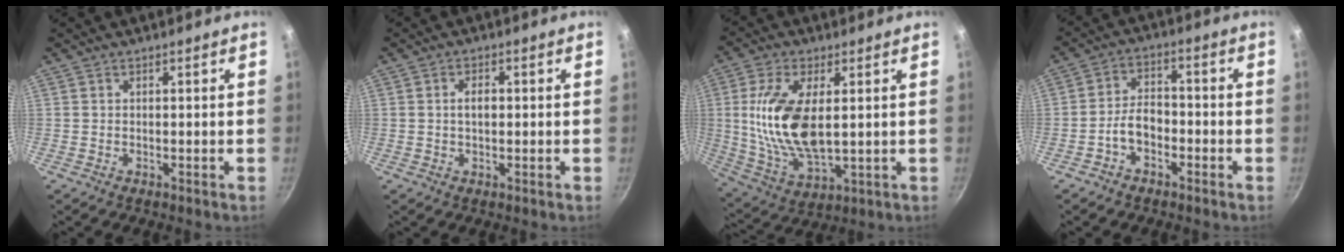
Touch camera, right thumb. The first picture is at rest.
{"total": 2.8, "force": [0.1, 1.7, 2.2], "torque": [-0.032, 0.009, 0.001]}
{"total": 16.1, "force": [2.2, 7.8, 13.9], "torque": [-0.267, -0.013, 0.047]}
{"total": 5.9, "force": [-2.7, 3.7, 3.8], "torque": [-0.051, 0.038, -0.052]}